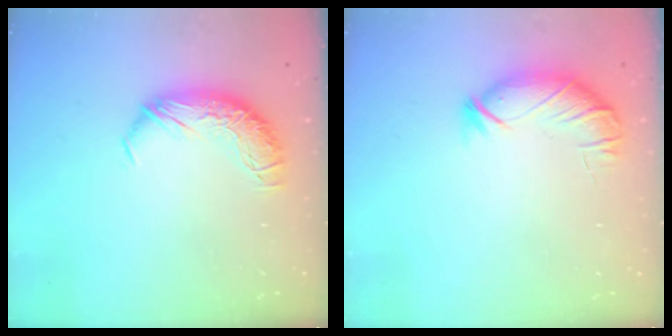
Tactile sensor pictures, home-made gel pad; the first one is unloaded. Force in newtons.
{"total": 3.8, "press": 3.7, "slide": 0.8}